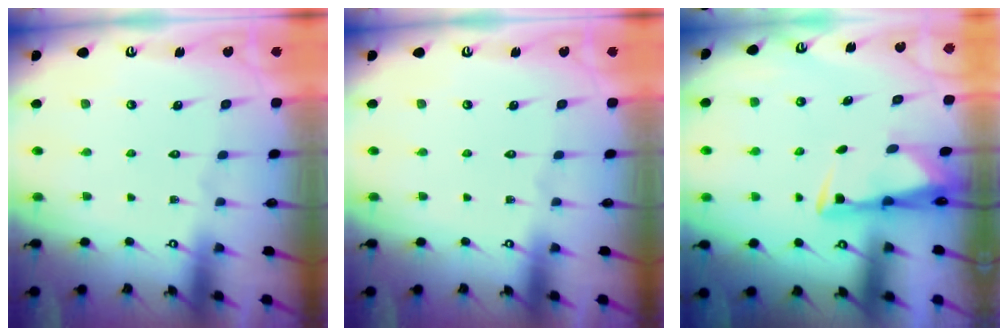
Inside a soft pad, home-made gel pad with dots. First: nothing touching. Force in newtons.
{"total": 0.0}
{"total": 2.9, "press": 2.8, "slide": 0.9}